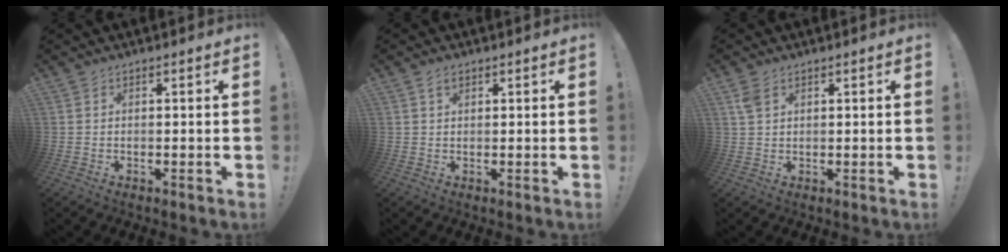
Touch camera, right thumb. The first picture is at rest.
{"total": 2.0, "force": [1.3, 1.1, 1.2], "torque": [-0.011, -0.003, 0.021]}
{"total": 2.9, "force": [1.5, 1.7, 1.8], "torque": [-0.024, -0.003, 0.028]}